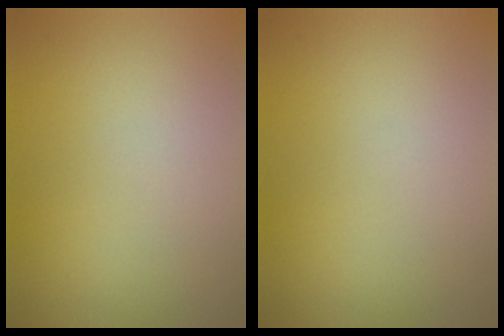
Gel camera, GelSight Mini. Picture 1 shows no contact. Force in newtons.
{"total": 0.0}